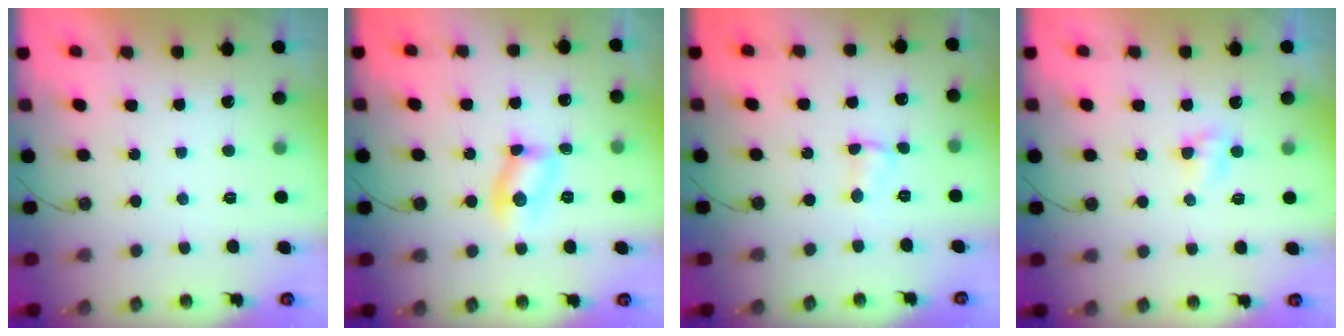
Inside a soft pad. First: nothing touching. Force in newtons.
{"total": 5.1, "press": 5.1, "slide": 0.5}
{"total": 2.2, "press": 2.2, "slide": 0.4}
{"total": 4.8, "press": 3.0, "slide": 3.8}